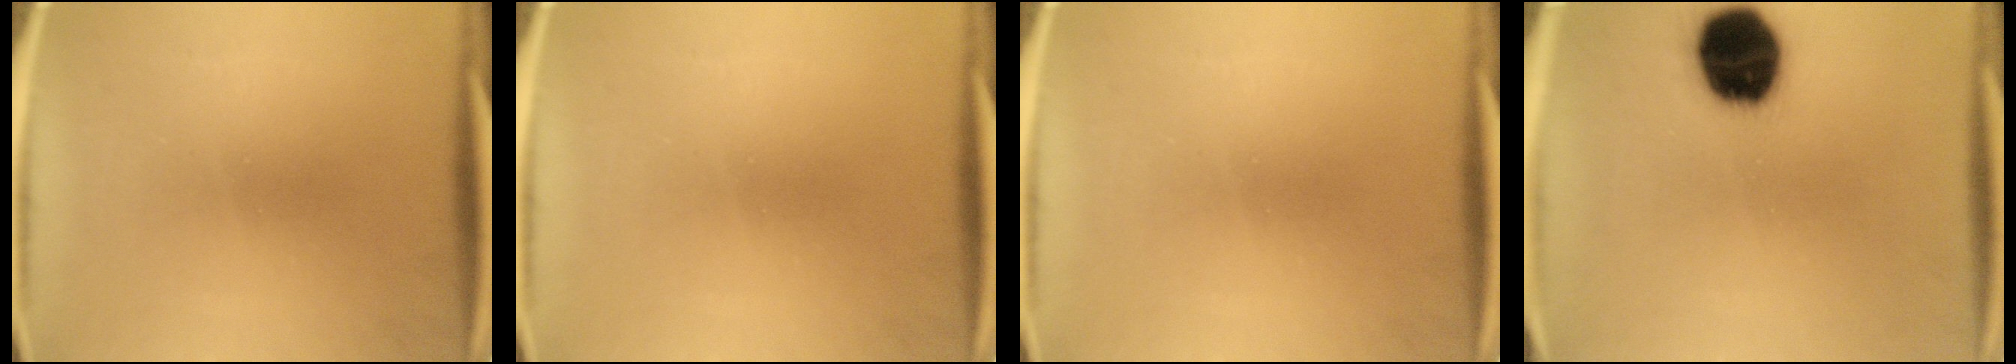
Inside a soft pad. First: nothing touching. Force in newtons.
{"total": 0.0}
{"total": 0.0}
{"total": 18.2}